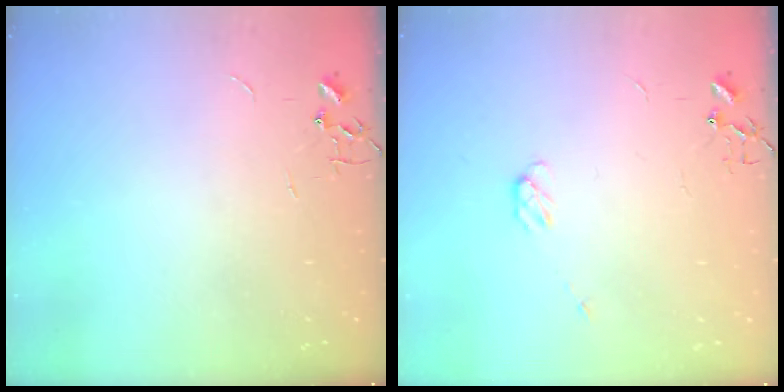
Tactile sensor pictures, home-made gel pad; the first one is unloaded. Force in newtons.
{"total": 3.5, "press": 3.5, "slide": 0.5}